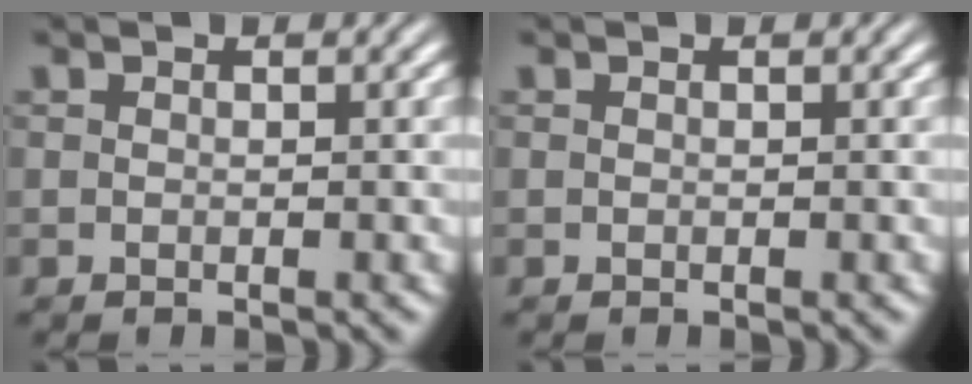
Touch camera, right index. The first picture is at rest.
{"total": 0.0}